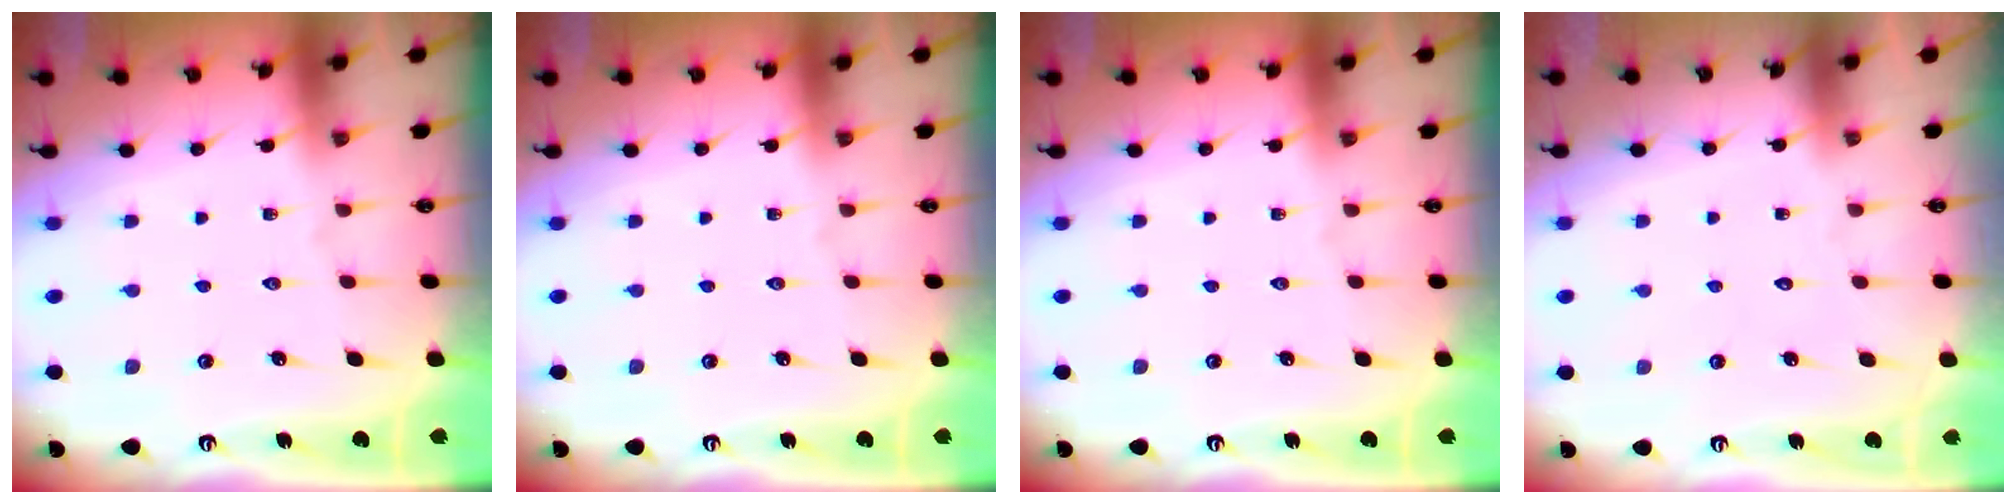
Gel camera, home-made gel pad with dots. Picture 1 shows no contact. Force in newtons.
{"total": 0.0}
{"total": 0.0}
{"total": 1.8, "press": 1.7, "slide": 0.1}